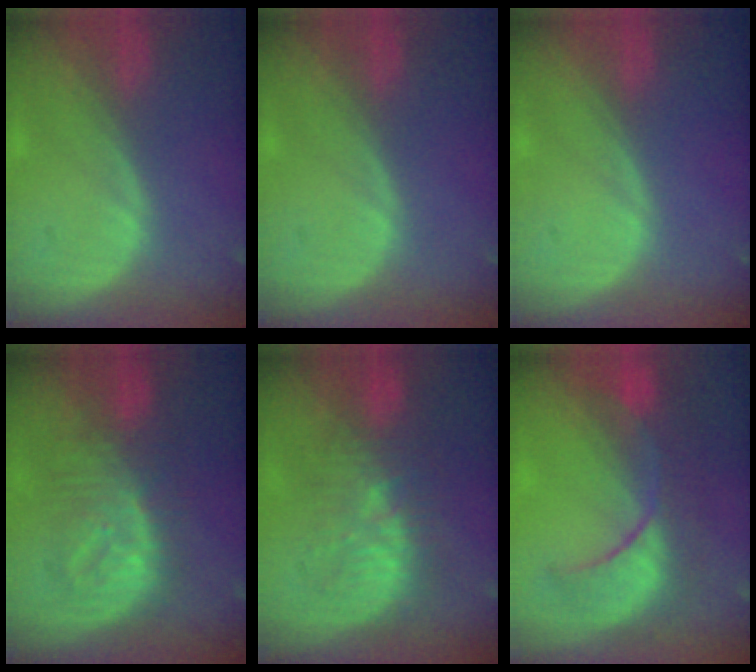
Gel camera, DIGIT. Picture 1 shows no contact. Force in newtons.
{"total": 0.0}
{"total": 0.0}
{"total": 8.5, "press": 8.5, "slide": 0.2}
{"total": 9.3, "press": 9.1, "slide": 1.6}
{"total": 10.0, "press": 9.1, "slide": 4.2}